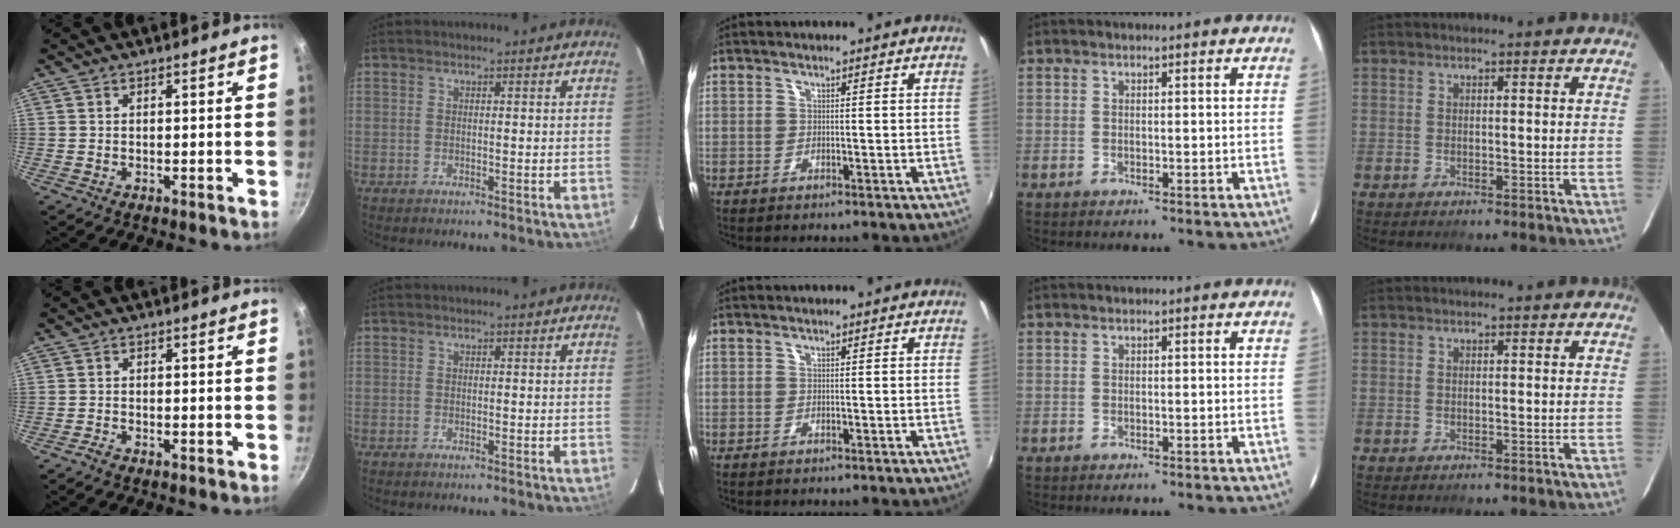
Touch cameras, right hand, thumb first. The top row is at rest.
{"thumb": {"total": 1.1, "force": [-0.9, 0.3, 0.6], "torque": [-0.018, 0.007, -0.022]}}